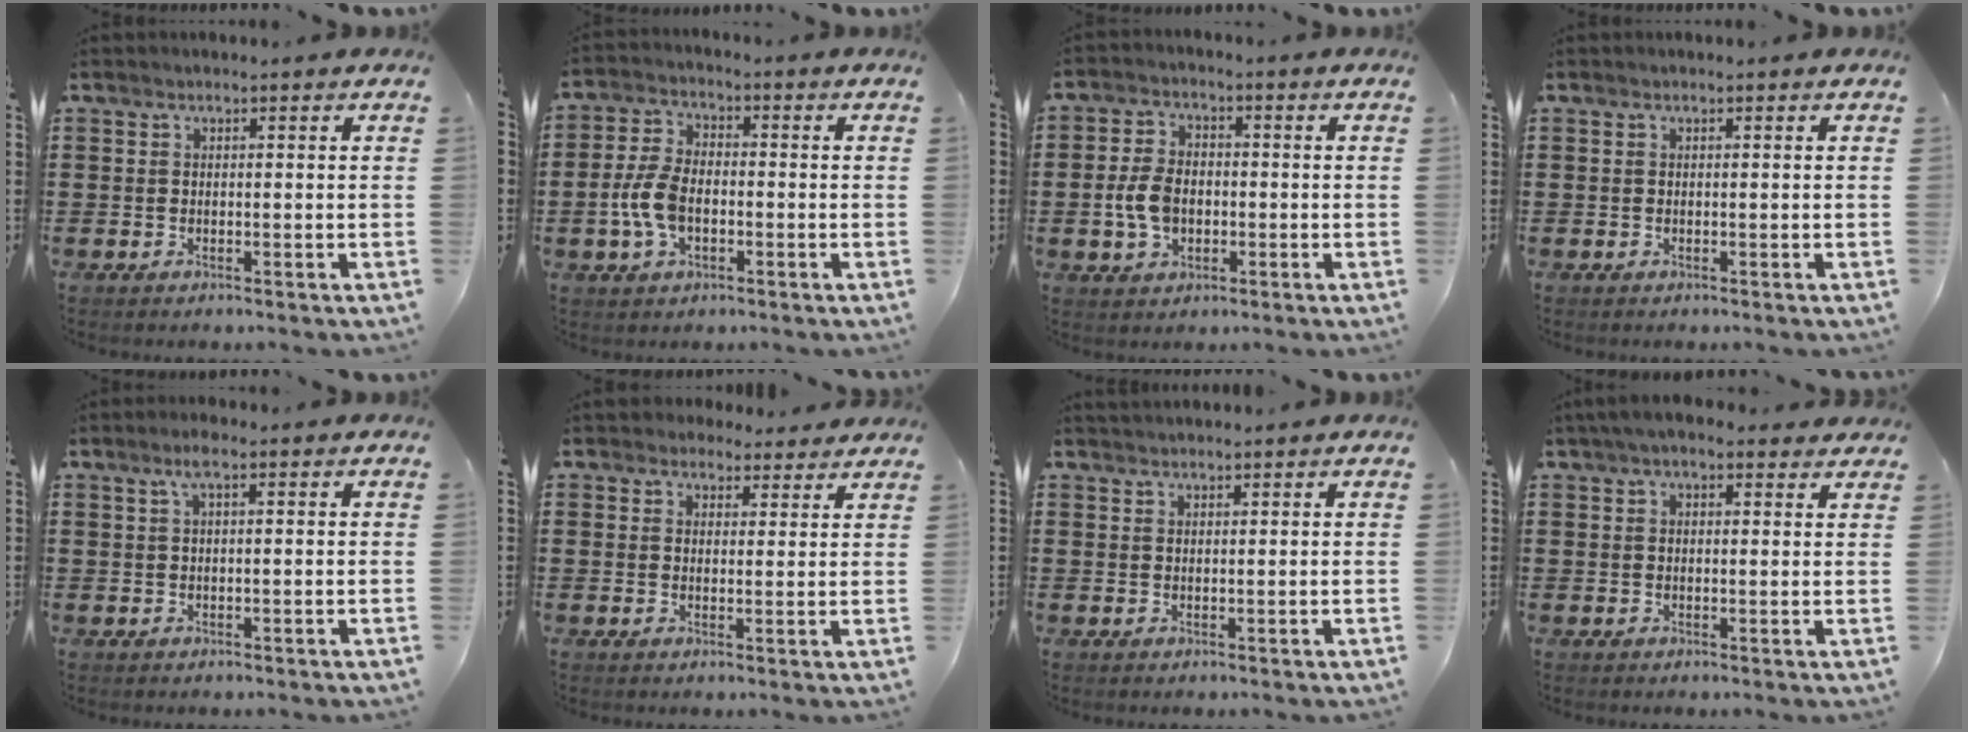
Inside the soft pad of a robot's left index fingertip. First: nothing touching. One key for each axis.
{"total": 6.9, "fx": -1.5, "fy": 3.9, "fz": 5.5, "tx": -0.136, "ty": -0.002, "tz": -0.035}
{"total": 5.9, "fx": -0.9, "fy": 4.0, "fz": 4.3, "tx": -0.110, "ty": 0.001, "tz": -0.022}
{"total": 0.0}
{"total": 2.2, "fx": 0.9, "fy": 0.3, "fz": 2.0, "tx": -0.042, "ty": 0.004, "tz": 0.015}
{"total": 3.1, "fx": 2.8, "fy": 1.5, "fz": 0.2, "tx": -0.007, "ty": -0.001, "tz": 0.051}
{"total": 1.1, "fx": 1.1, "fy": 0.0, "fz": 0.1, "tx": -0.003, "ty": -0.001, "tz": 0.022}
{"total": 4.0, "fx": 3.0, "fy": 1.4, "fz": 2.2, "tx": -0.051, "ty": 0.005, "tz": 0.054}